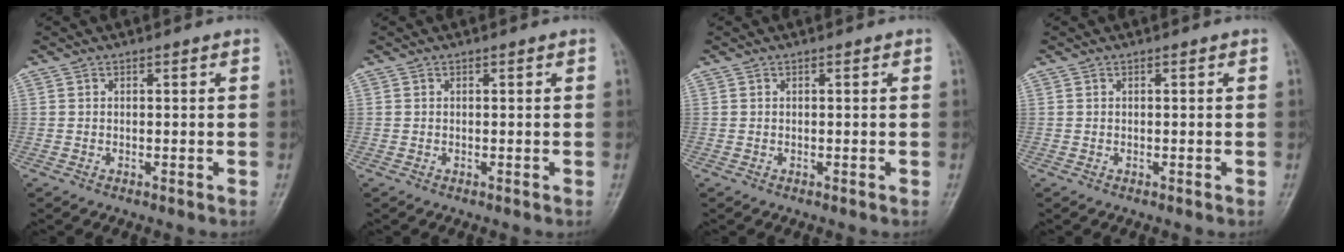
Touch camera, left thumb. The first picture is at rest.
{"total": 0.0}
{"total": 0.0}
{"total": 0.0}